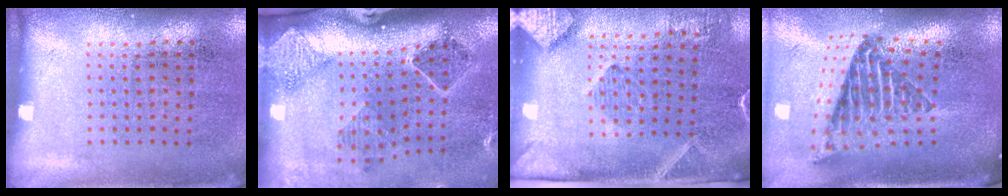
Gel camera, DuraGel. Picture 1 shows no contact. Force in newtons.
{"total": 1.8, "press": 1.6, "slide": 0.7}
{"total": 2.9, "press": 2.1, "slide": 2.0}
{"total": 2.8, "press": 1.7, "slide": 2.2}